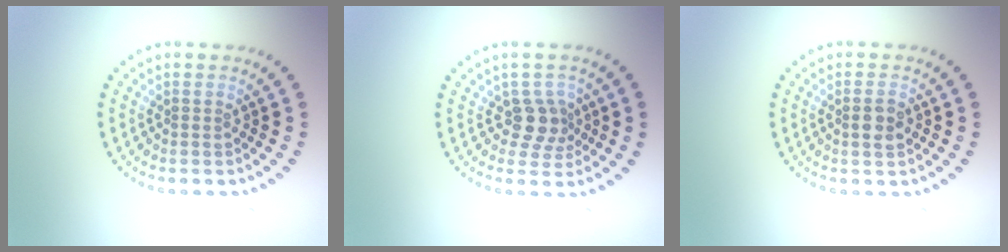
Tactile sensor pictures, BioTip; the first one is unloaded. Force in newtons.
{"total": 2.5, "press": 2.0, "slide": 1.5}
{"total": 1.8, "press": 1.7, "slide": 0.6}